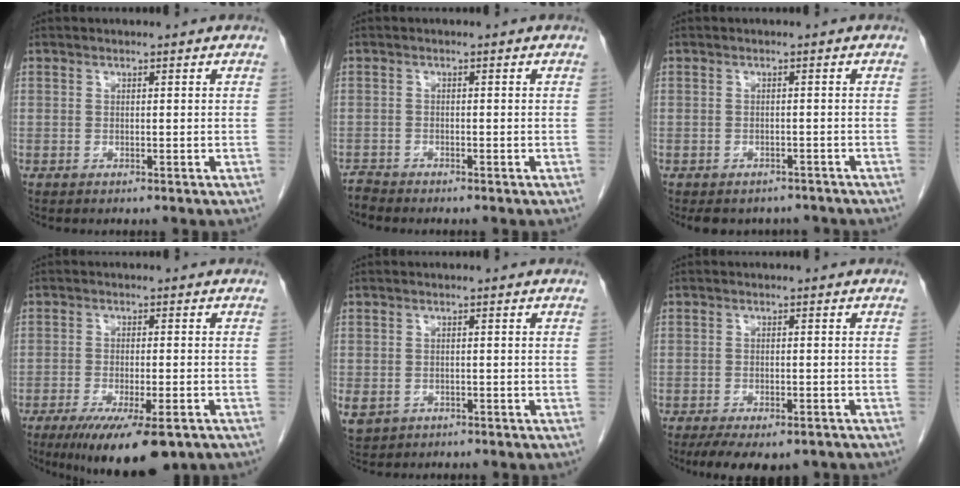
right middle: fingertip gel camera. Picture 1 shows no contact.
{"total": 1.4, "force": [-1.3, -0.2, -0.4], "torque": [0.007, -0.008, -0.027]}
{"total": 6.8, "force": [-5.9, 3.1, 1.2], "torque": [-0.007, 0.004, -0.069]}
{"total": 11.4, "force": [-7.4, 2.5, 8.2], "torque": [-0.120, -0.022, -0.113]}
{"total": 4.7, "force": [-2.2, 3.8, 1.5], "torque": [-0.037, -0.003, -0.032]}
{"total": 9.3, "force": [-6.8, 3.7, 5.1], "torque": [-0.074, -0.007, -0.098]}